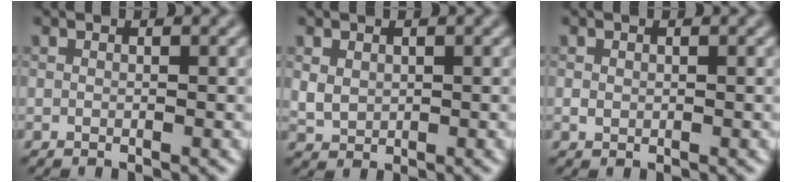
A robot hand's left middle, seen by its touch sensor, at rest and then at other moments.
{"total": 1.8, "force": [0.5, 1.4, 0.9], "torque": [-0.021, -0.002, 0.012]}
{"total": 0.7, "force": [0.1, 0.6, 0.3], "torque": [-0.005, -0.002, 0.001]}